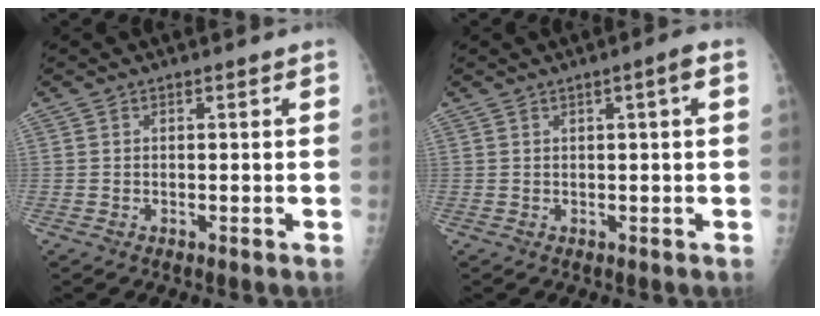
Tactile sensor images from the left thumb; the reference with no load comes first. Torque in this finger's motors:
{"motor_torque": [-0.18, 0.03, 0.01, -0.03, 0.09]}